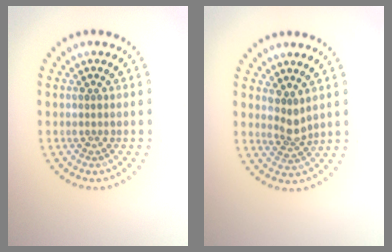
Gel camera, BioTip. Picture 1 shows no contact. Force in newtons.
{"total": 1.9, "press": 1.3, "slide": 1.4}